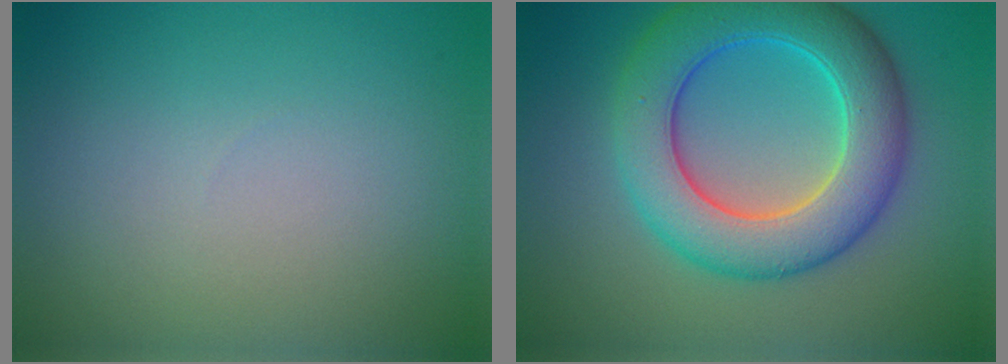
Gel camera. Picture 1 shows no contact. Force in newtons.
{"total": 8.8, "press": 8.8, "slide": 0.1}